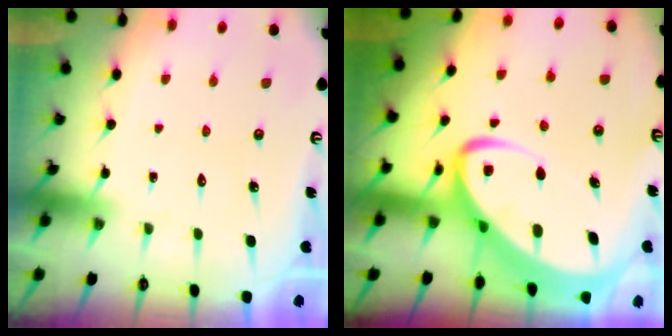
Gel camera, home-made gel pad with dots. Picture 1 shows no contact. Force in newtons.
{"total": 7.1, "press": 7.1, "slide": 0.8}